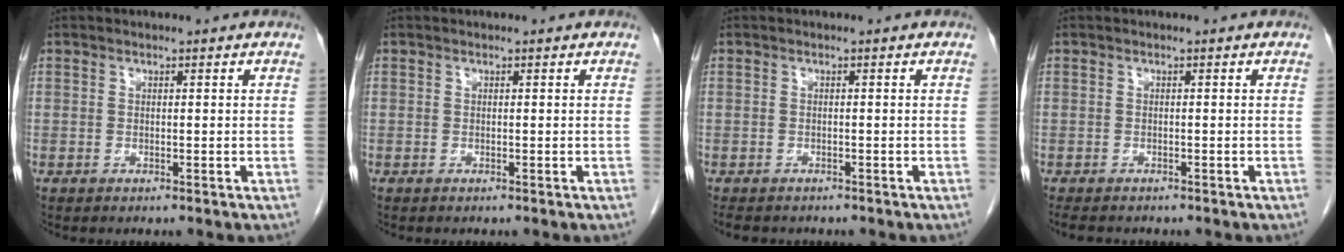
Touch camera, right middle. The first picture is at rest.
{"total": 0.0}
{"total": 4.0, "force": [-3.4, 1.6, 1.4], "torque": [-0.023, -0.007, -0.044]}
{"total": 3.4, "force": [-2.9, 1.1, 1.3], "torque": [-0.022, -0.008, -0.039]}